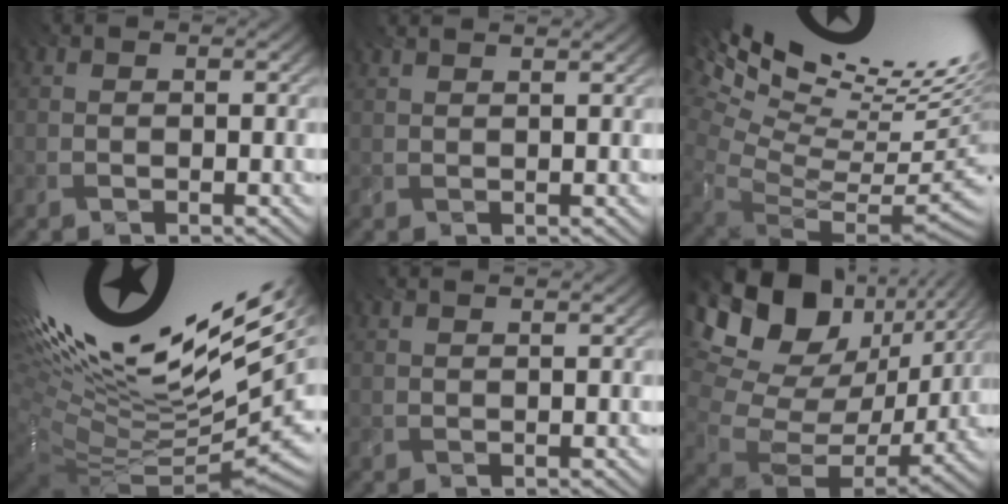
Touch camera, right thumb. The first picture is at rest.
{"total": 2.6, "force": [2.2, 0.3, 1.3], "torque": [-0.016, 0.000, 0.021]}
{"total": 15.9, "force": [7.8, 4.1, 13.2], "torque": [-0.170, 0.025, 0.143]}
{"total": 18.2, "force": [5.6, 6.8, 15.9], "torque": [-0.227, -0.004, 0.123]}
{"total": 2.2, "force": [1.9, 0.2, 1.1], "torque": [-0.013, -0.001, 0.017]}
{"total": 16.4, "force": [7.4, 10.4, 10.3], "torque": [-0.198, 0.019, 0.119]}